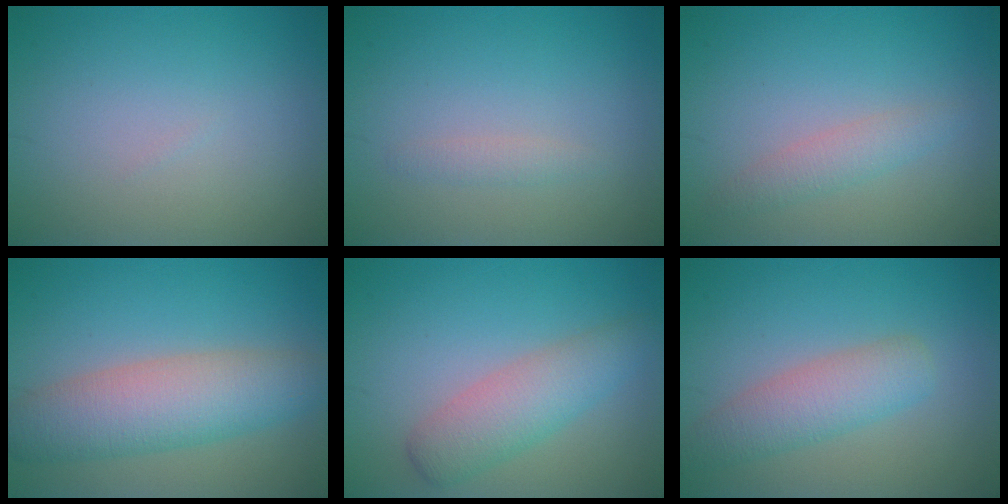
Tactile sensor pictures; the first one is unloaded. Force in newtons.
{"total": 0.9, "press": 0.9, "slide": 0.1}
{"total": 1.8, "press": 1.8, "slide": 0.0}
{"total": 6.7, "press": 6.7, "slide": 0.2}
{"total": 4.1, "press": 4.1, "slide": 0.2}
{"total": 3.9, "press": 3.9, "slide": 0.2}